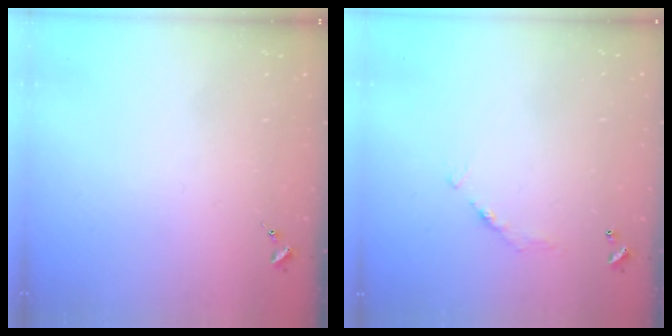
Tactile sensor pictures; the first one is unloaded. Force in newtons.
{"total": 6.8, "press": 6.8, "slide": 0.5}